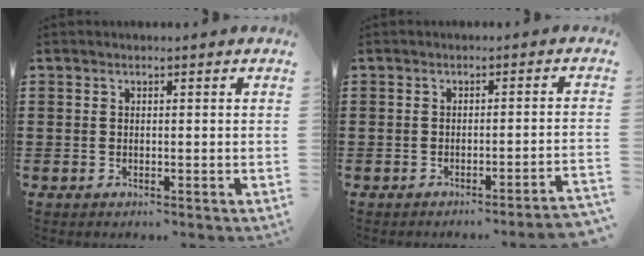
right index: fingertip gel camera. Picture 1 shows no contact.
{"total": 2.0, "force": [-1.7, -0.4, 0.9], "torque": [-0.016, -0.004, -0.036]}